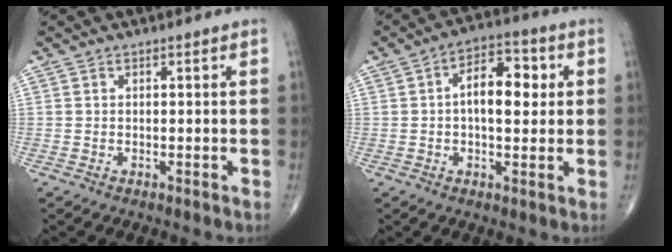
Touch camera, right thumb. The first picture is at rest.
{"total": 9.6, "force": [1.1, 5.1, 8.0], "torque": [-0.108, 0.016, 0.011]}